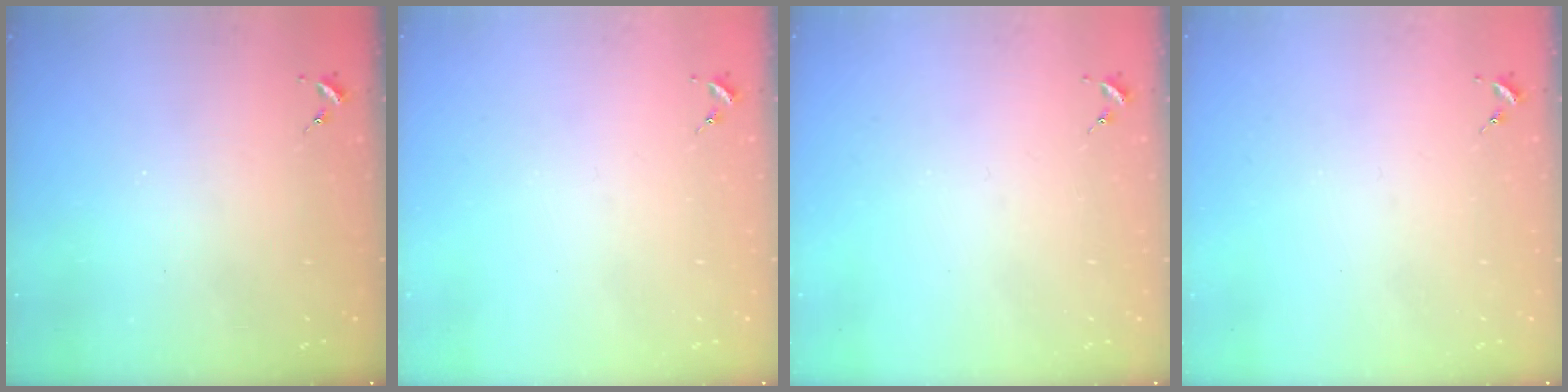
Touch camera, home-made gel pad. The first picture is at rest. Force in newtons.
{"total": 0.0}
{"total": 0.0}
{"total": 0.0}